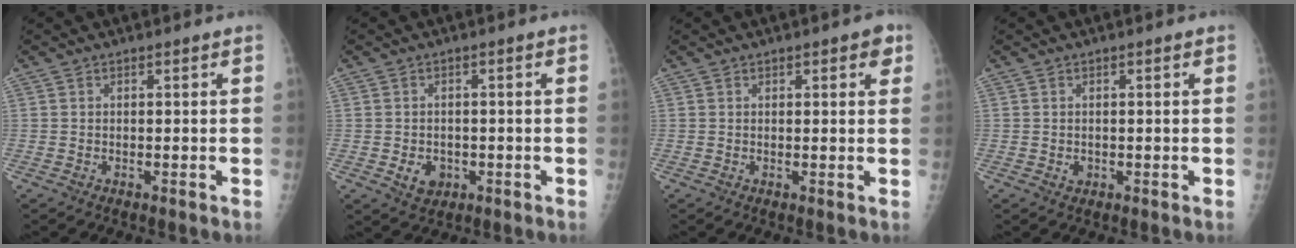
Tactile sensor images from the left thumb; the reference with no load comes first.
{"total": 3.9, "force": [-1.1, 3.2, 2.0], "torque": [-0.016, 0.003, -0.008]}
{"total": 3.2, "force": [1.6, 1.4, 2.4], "torque": [-0.014, -0.001, 0.014]}
{"total": 1.2, "force": [-0.1, 1.0, 0.6], "torque": [-0.003, 0.001, 0.001]}